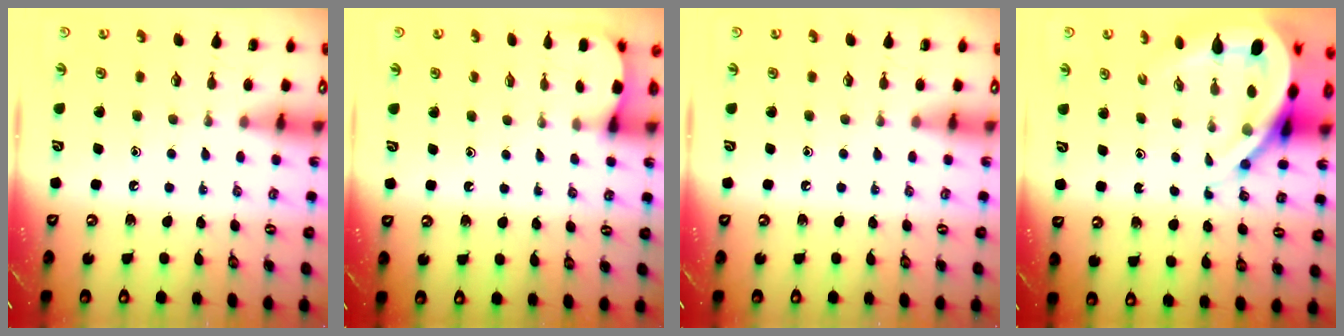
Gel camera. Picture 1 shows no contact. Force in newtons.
{"total": 2.6, "press": 2.6, "slide": 0.3}
{"total": 0.0}
{"total": 12.9, "press": 12.9, "slide": 1.3}